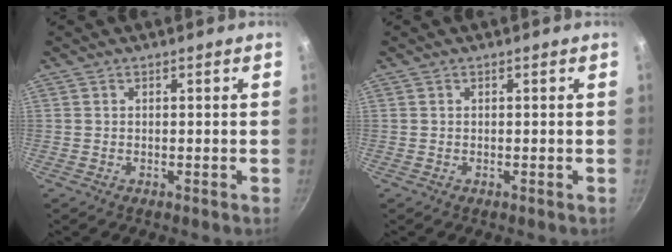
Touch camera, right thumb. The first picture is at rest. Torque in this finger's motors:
{"motor_torque": [-0.08, 0.08, 0.00, 0.00, -0.02]}